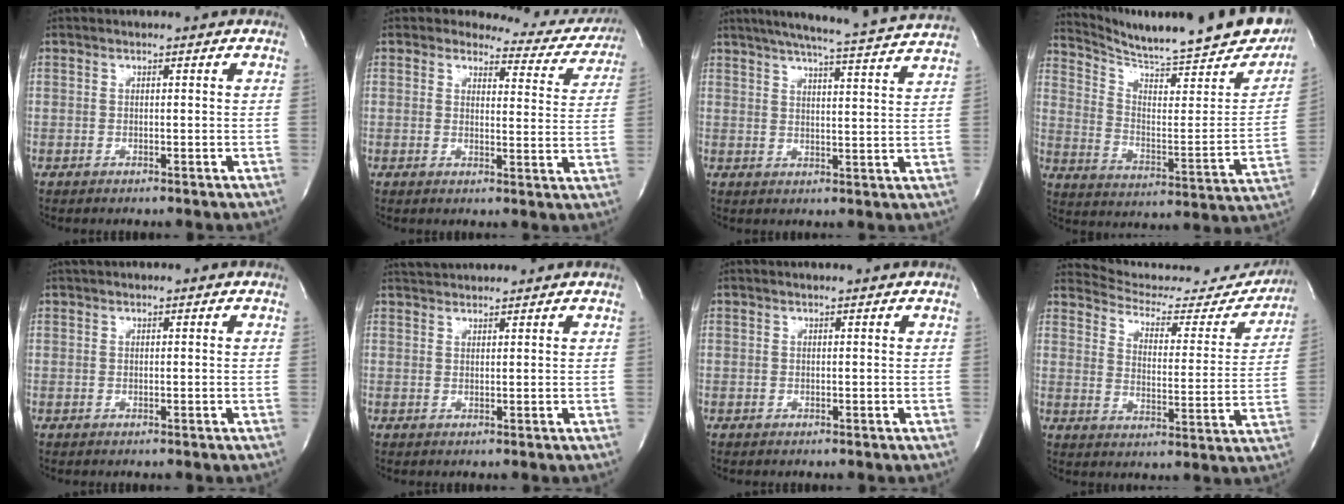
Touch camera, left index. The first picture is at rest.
{"total": 10.3, "force": [9.6, 3.8, 0.7], "torque": [0.016, -0.035, 0.083]}
{"total": 16.3, "force": [14.6, -0.9, 7.2], "torque": [-0.125, -0.016, 0.184]}
{"total": 25.9, "force": [22.2, 3.4, 12.8], "torque": [-0.207, -0.070, 0.300]}
{"total": 0.9, "force": [0.4, 0.5, 0.5], "torque": [-0.013, 0.011, 0.005]}
{"total": 4.6, "force": [4.5, 0.2, 0.9], "torque": [-0.023, 0.029, 0.076]}
{"total": 0.7, "force": [0.7, -0.1, 0.2], "torque": [-0.007, 0.001, 0.008]}
{"total": 20.0, "force": [19.4, 3.7, 3.6], "torque": [-0.044, -0.061, 0.246]}